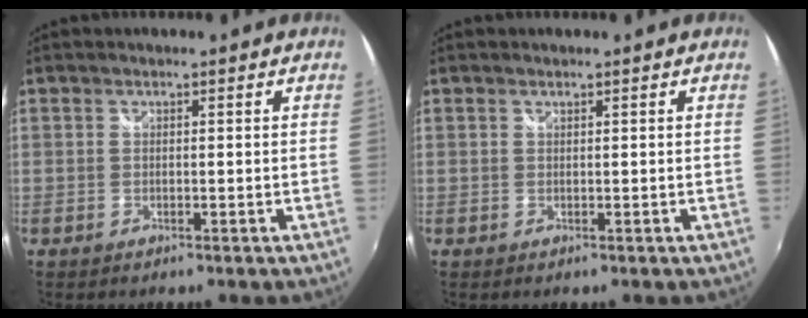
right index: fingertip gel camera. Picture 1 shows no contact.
{"total": 0.0}